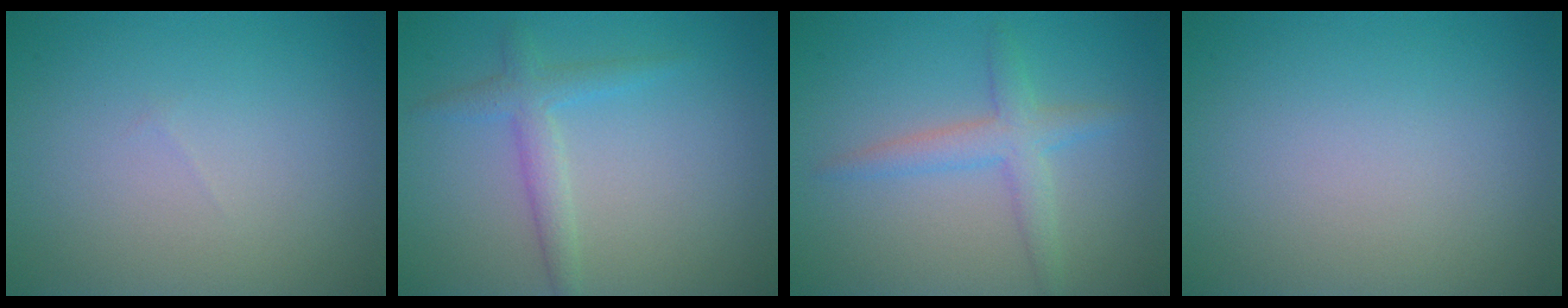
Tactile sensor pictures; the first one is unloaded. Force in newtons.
{"total": 2.3, "press": 2.3, "slide": 0.1}
{"total": 2.7, "press": 2.7, "slide": 0.1}
{"total": 0.0}